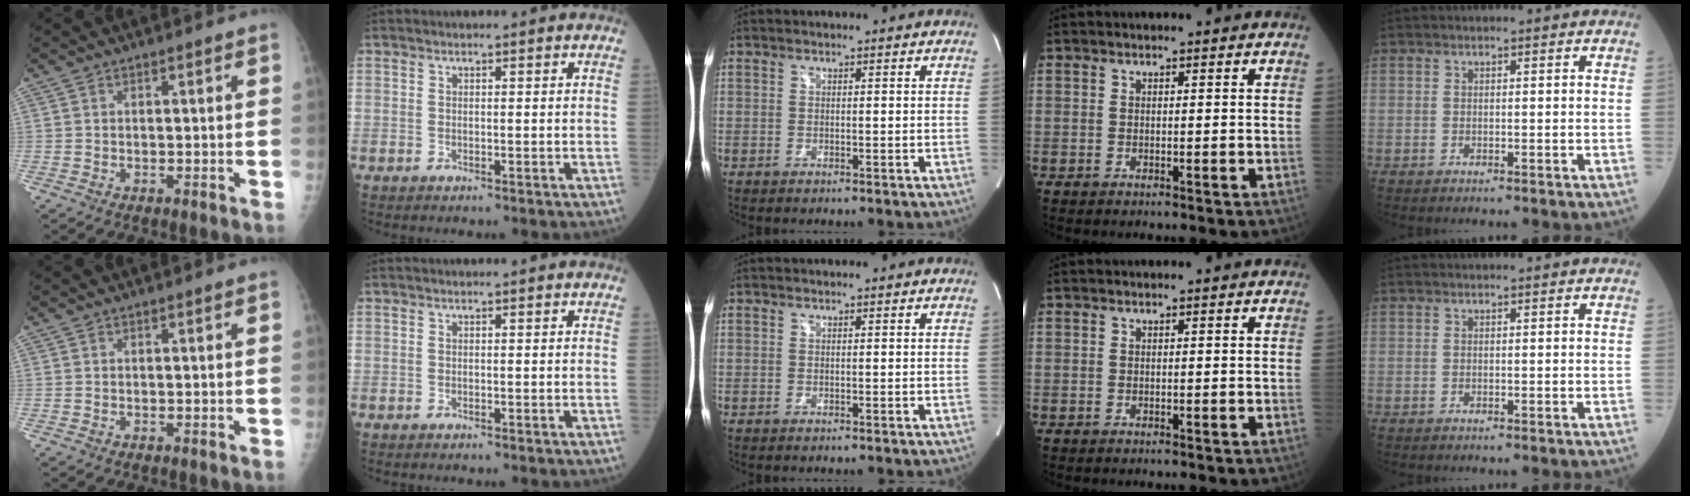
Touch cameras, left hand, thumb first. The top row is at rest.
{}